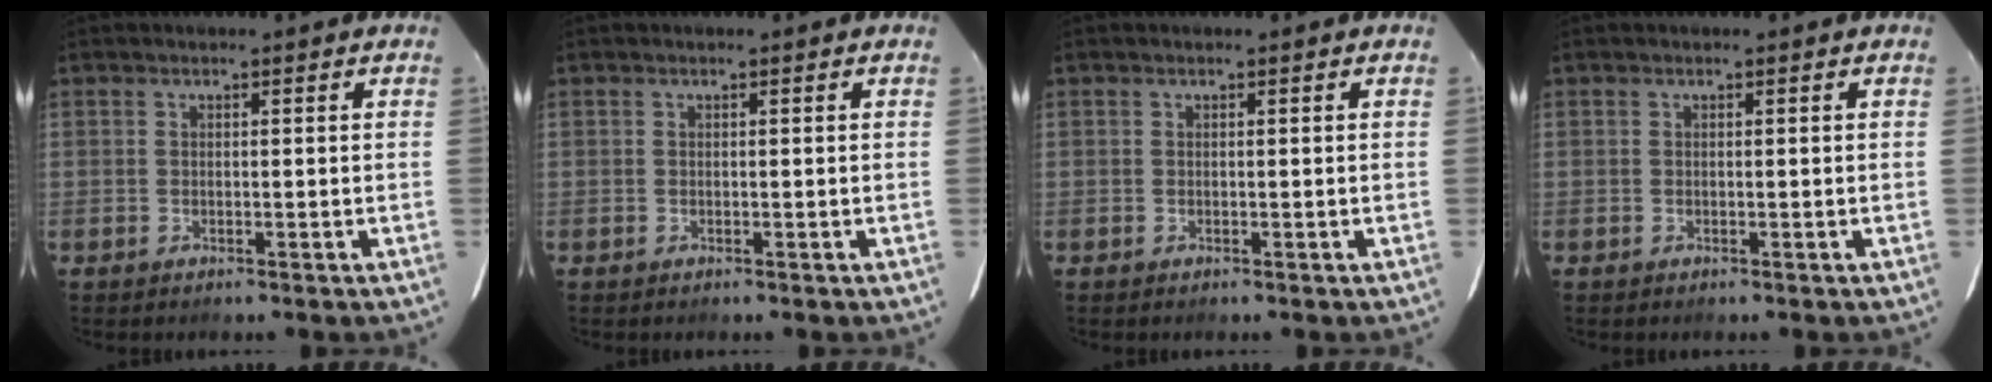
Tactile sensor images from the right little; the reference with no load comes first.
{"total": 0.0}
{"total": 0.0}
{"total": 0.0}